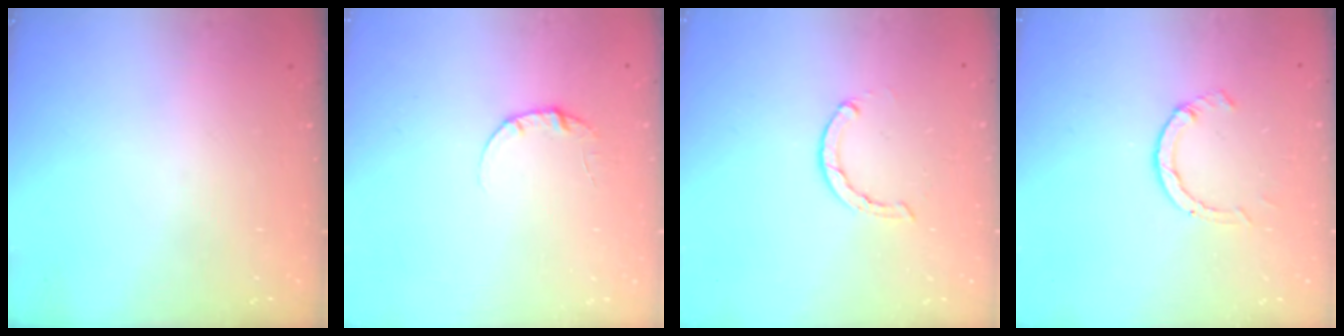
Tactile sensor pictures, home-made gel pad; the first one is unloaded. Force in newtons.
{"total": 4.0, "press": 4.0, "slide": 0.4}
{"total": 1.5, "press": 1.5, "slide": 0.2}
{"total": 2.3, "press": 2.3, "slide": 0.3}